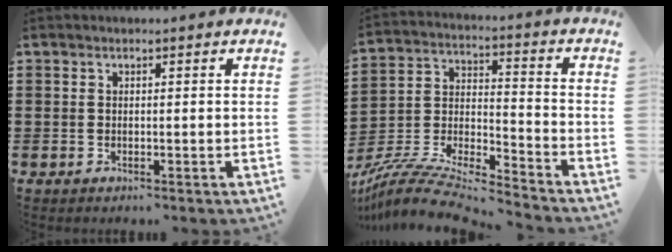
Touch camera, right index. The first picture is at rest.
{"total": 8.8, "force": [-8.2, 0.8, 3.3], "torque": [-0.070, 0.000, -0.167]}